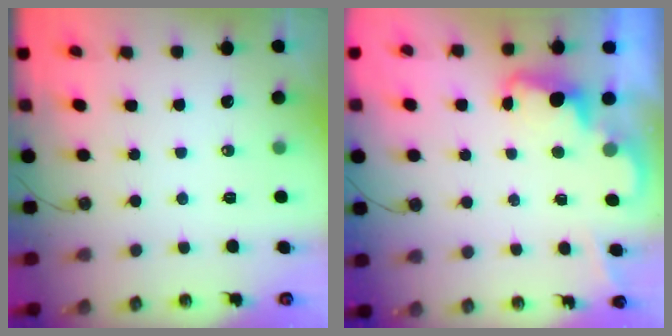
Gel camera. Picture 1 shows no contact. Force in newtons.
{"total": 2.4, "press": 2.4, "slide": 0.5}